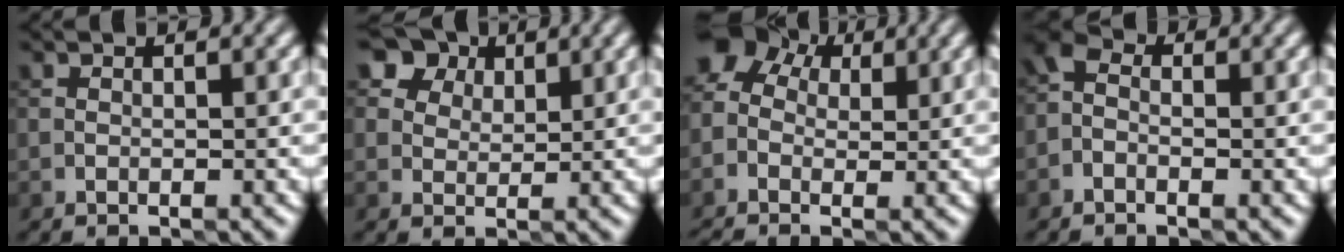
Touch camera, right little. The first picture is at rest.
{"total": 5.7, "force": [3.7, 3.9, 2.0], "torque": [-0.037, 0.007, 0.053]}
{"total": 6.4, "force": [0.5, 4.8, 4.1], "torque": [-0.091, 0.028, 0.000]}
{"total": 1.8, "force": [-0.7, 1.2, 1.1], "torque": [-0.024, 0.008, -0.024]}